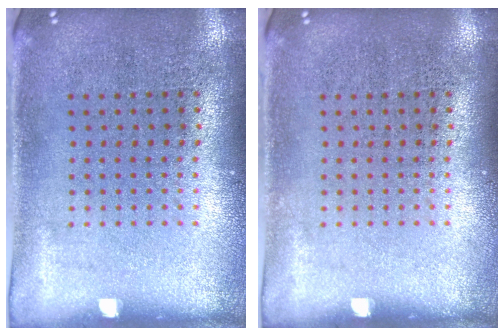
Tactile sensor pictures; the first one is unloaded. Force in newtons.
{"total": 0.0}